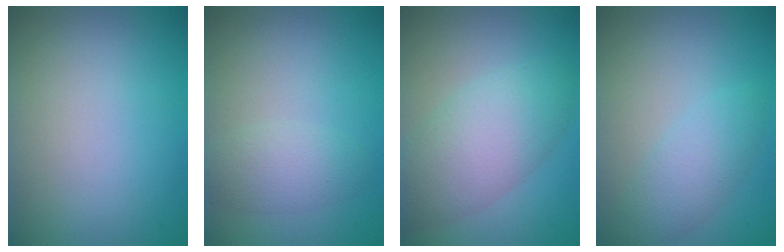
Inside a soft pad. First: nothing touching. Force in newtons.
{"total": 2.4, "press": 2.4, "slide": 0.1}
{"total": 4.3, "press": 4.3, "slide": 0.4}
{"total": 2.8, "press": 2.8, "slide": 0.1}